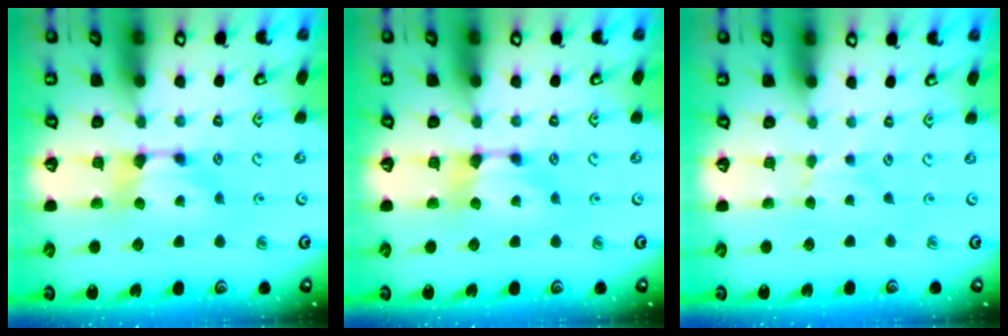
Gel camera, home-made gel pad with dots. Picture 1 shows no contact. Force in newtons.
{"total": 0.0}
{"total": 2.7, "press": 2.7, "slide": 0.4}